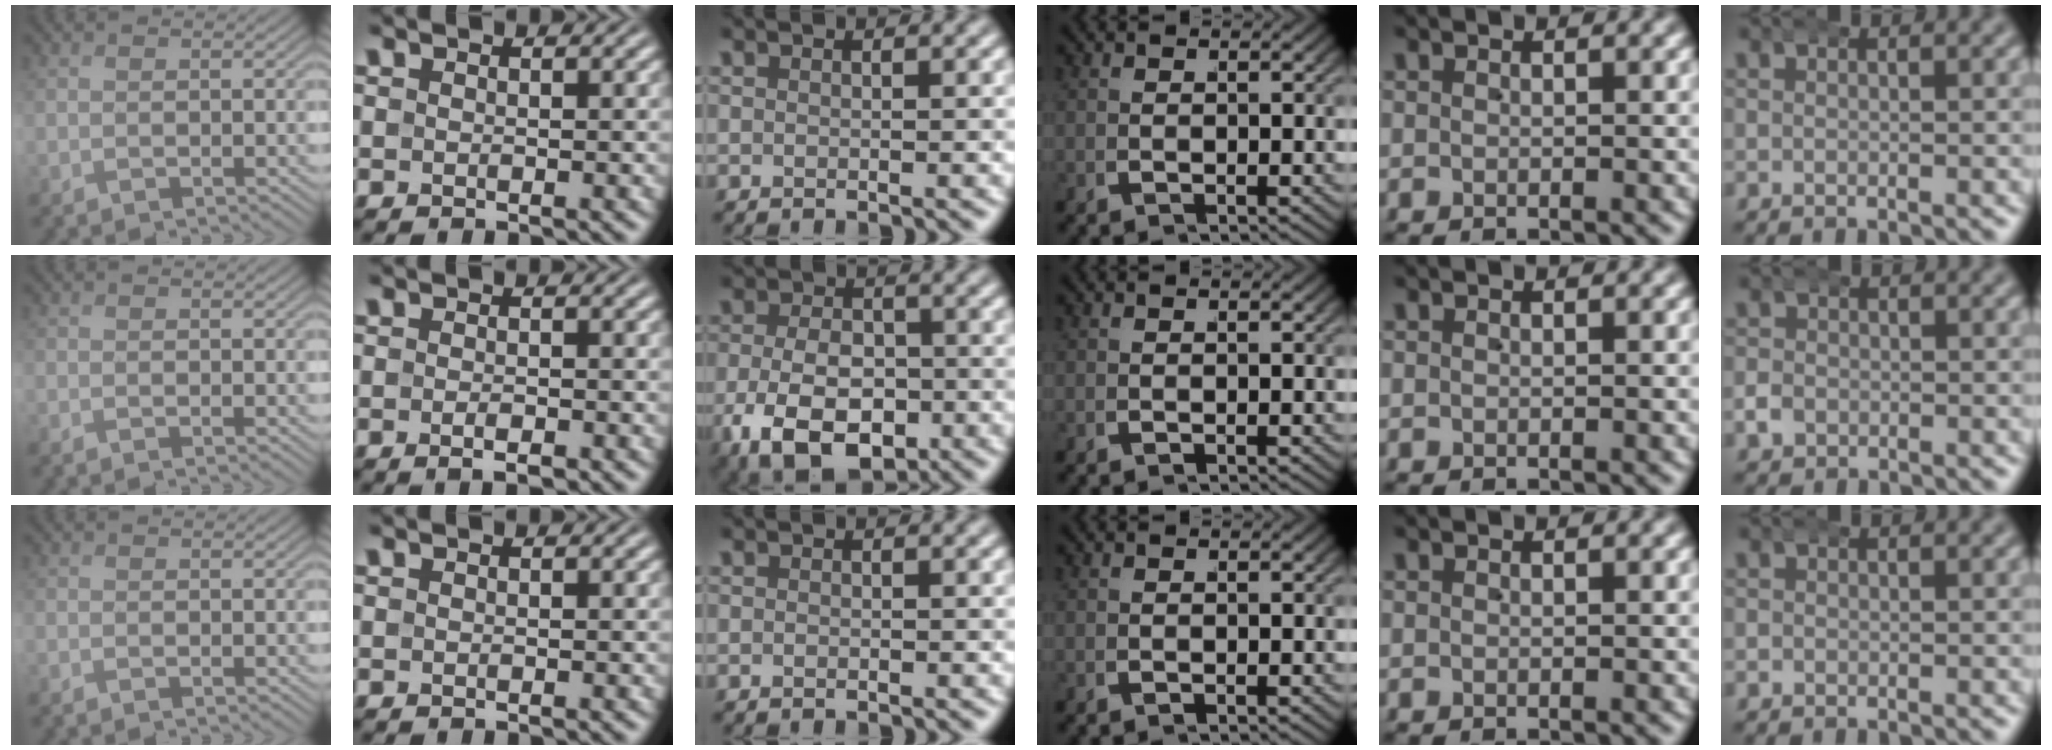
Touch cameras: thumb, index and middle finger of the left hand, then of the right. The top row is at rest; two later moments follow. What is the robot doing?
{"motion": "wrap", "object": "arm wrap"}